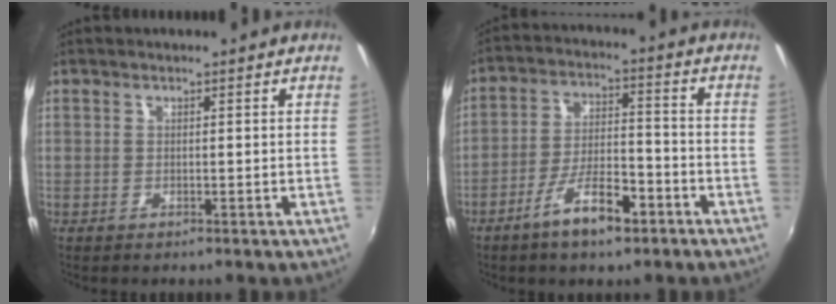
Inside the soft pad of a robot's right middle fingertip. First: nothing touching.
{"total": 9.4, "force": [-5.8, 3.1, 6.7], "torque": [-0.131, 0.003, -0.097]}